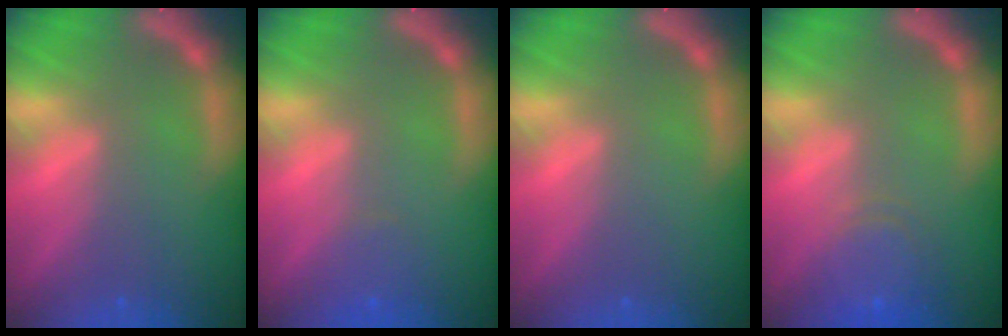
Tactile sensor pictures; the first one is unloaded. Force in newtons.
{"total": 1.4}
{"total": 0.0}
{"total": 4.6}